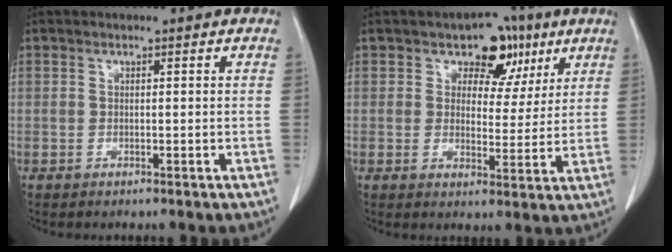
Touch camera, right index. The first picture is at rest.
{"total": 8.8, "force": [4.4, 5.9, 4.9], "torque": [-0.060, 0.020, 0.066]}